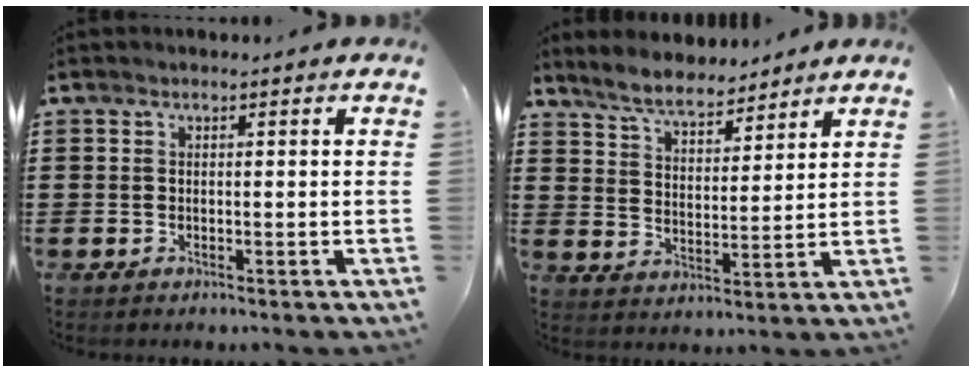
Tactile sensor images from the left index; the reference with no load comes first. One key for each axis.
{"total": 5.8, "fx": 5.5, "fy": 1.1, "fz": 1.6, "tx": -0.054, "ty": -0.014, "tz": 0.101}